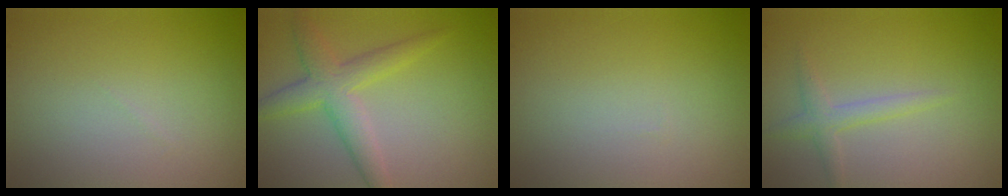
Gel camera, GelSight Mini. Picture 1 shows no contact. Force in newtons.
{"total": 3.8, "press": 3.8, "slide": 0.2}
{"total": 0.0}
{"total": 1.7, "press": 1.7, "slide": 0.1}